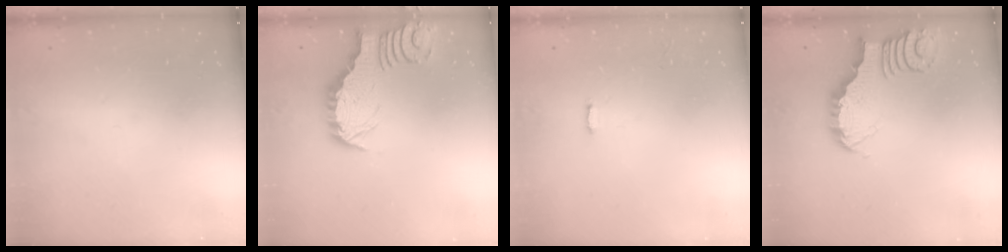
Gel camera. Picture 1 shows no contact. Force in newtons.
{"total": 2.6, "press": 2.6, "slide": 0.2}
{"total": 3.6, "press": 3.6, "slide": 0.3}
{"total": 3.8, "press": 3.8, "slide": 0.3}